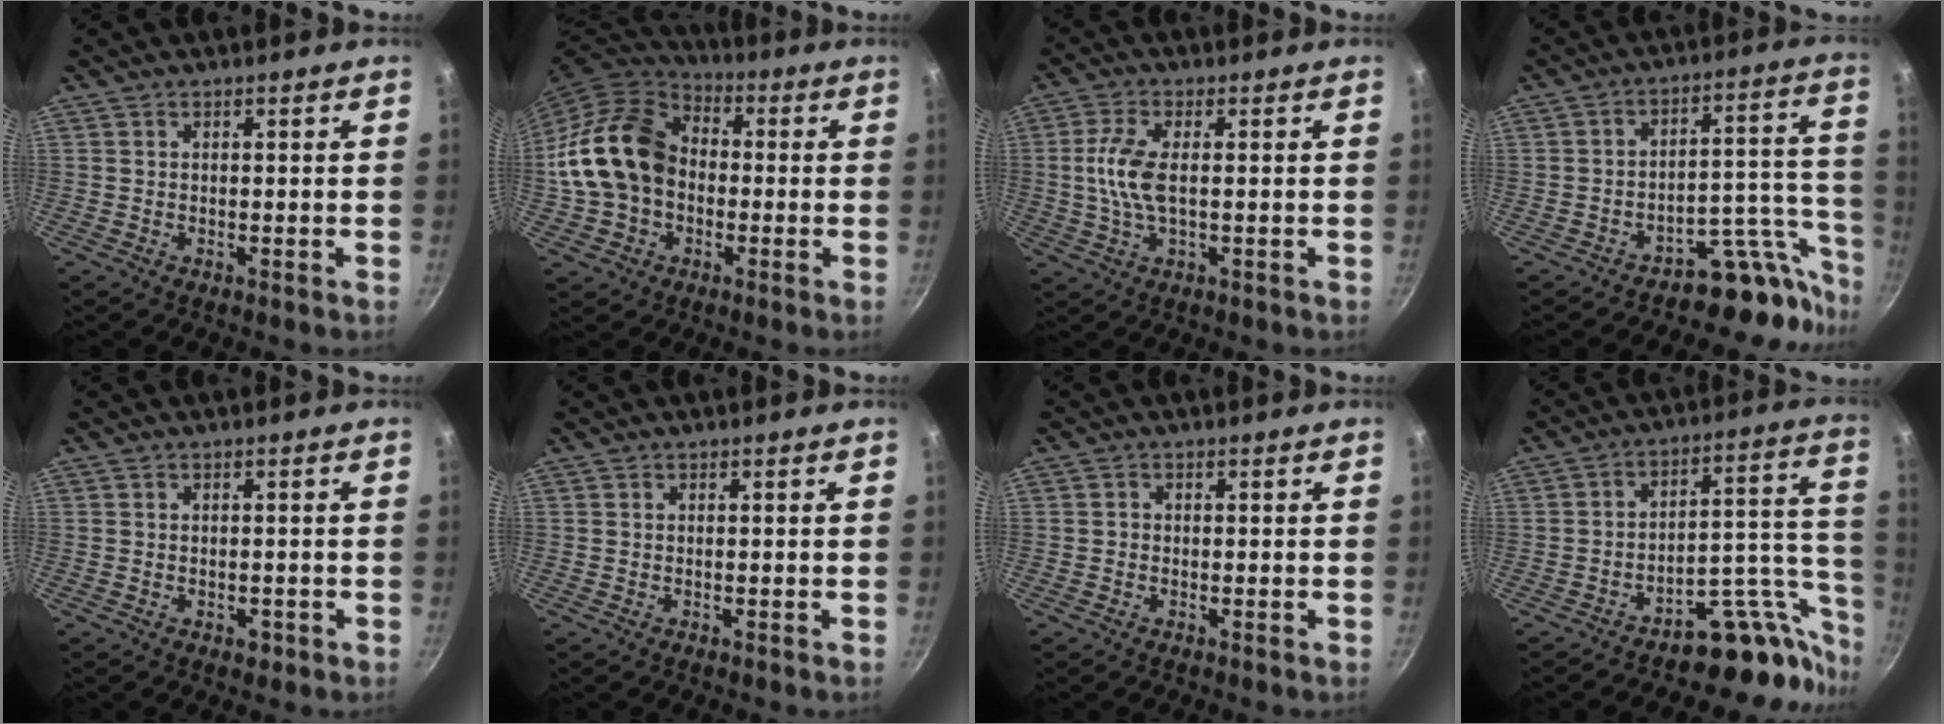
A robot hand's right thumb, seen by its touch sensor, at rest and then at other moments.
{"total": 18.0, "force": [-1.0, 13.8, 11.4], "torque": [-0.196, 0.041, -0.027]}
{"total": 7.3, "force": [0.2, 3.0, 6.7], "torque": [-0.147, 0.004, 0.000]}
{"total": 13.3, "force": [-10.3, 7.0, 4.7], "torque": [0.028, 0.114, -0.153]}
{"total": 1.8, "force": [-0.7, 1.1, 1.1], "torque": [-0.015, 0.003, -0.007]}
{"total": 0.0}
{"total": 0.7, "force": [-0.2, 0.6, 0.1], "torque": [0.001, 0.001, -0.006]}
{"total": 16.8, "force": [-11.4, 9.0, 8.4], "torque": [-0.023, 0.102, -0.168]}